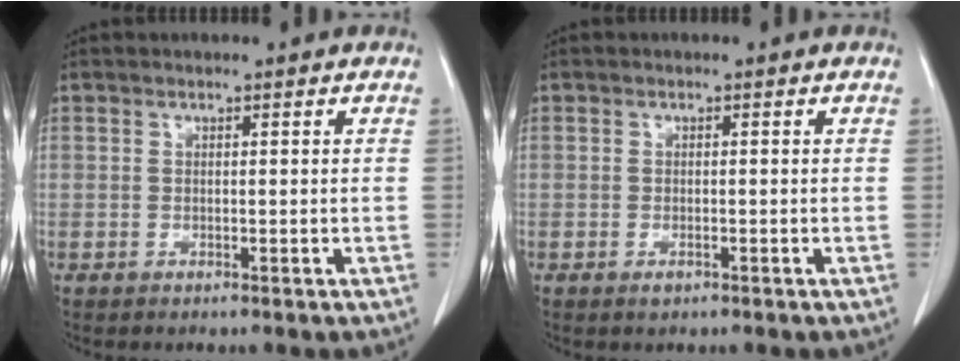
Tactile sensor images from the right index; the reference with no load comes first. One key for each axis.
{"total": 1.0, "fx": -0.5, "fy": 0.3, "fz": 0.8, "tx": -0.014, "ty": -0.002, "tz": -0.004}